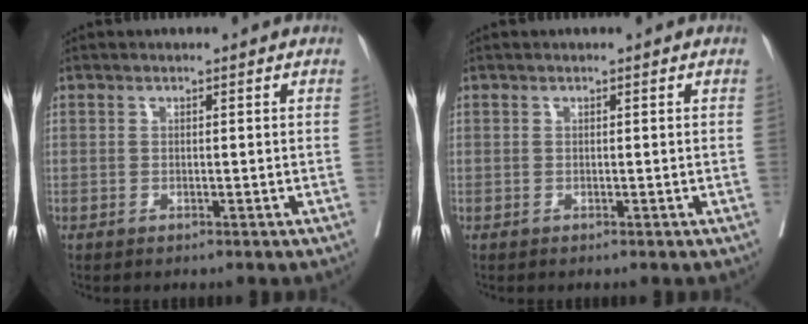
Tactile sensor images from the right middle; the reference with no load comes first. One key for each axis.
{"total": 0.0}